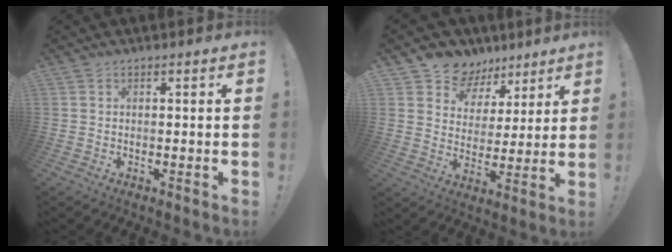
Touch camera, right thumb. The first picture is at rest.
{"total": 8.9, "force": [5.8, 6.6, 1.3], "torque": [-0.023, -0.048, 0.116]}